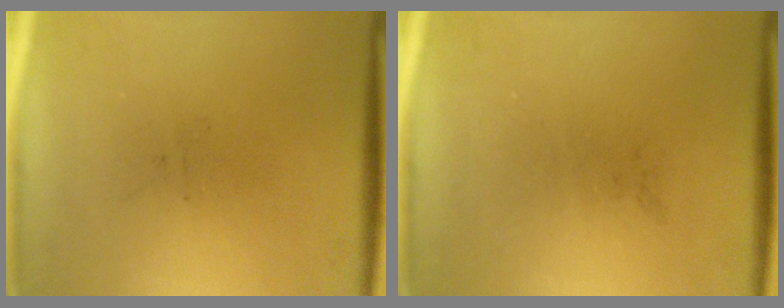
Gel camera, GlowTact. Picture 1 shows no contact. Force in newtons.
{"total": 0.0}